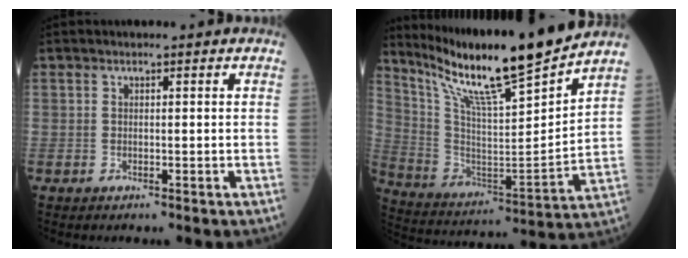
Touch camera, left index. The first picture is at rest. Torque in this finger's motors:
{"motor_torque": [1.07, -1.07, 0.44, 0.11]}